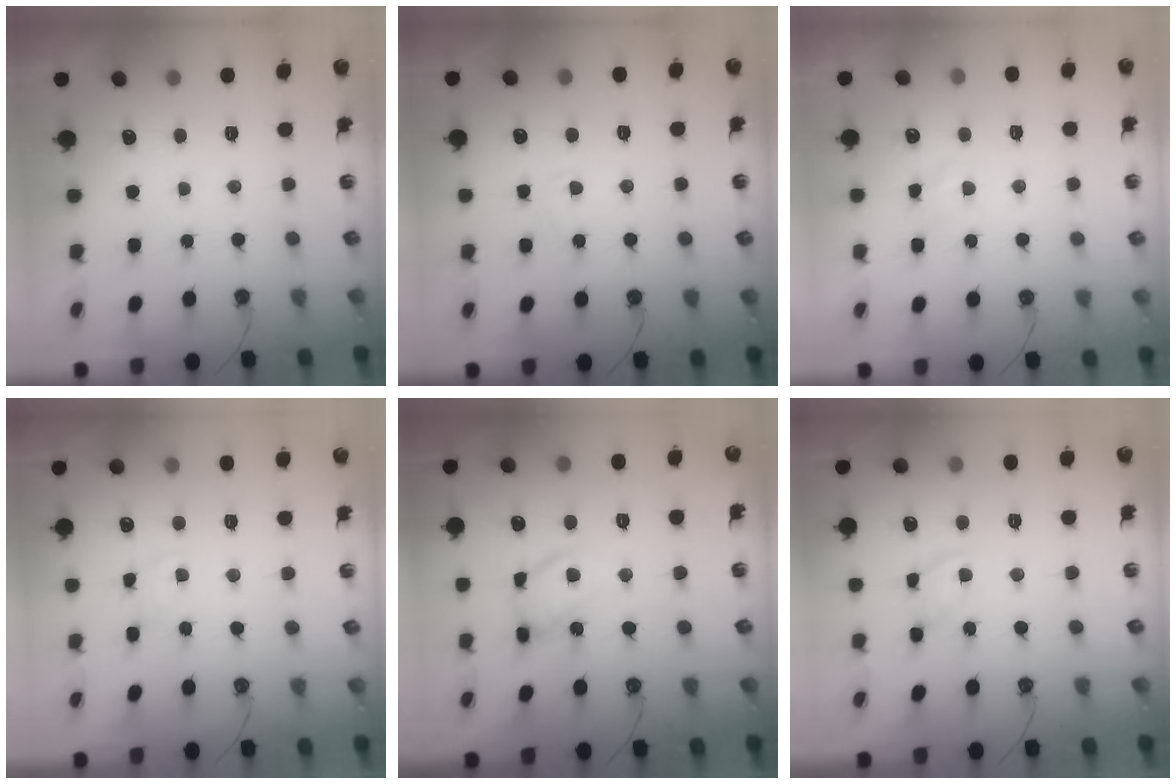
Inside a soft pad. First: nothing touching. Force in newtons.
{"total": 1.5, "press": 1.4, "slide": 0.3}
{"total": 3.2, "press": 3.2, "slide": 0.4}
{"total": 3.0, "press": 3.0, "slide": 0.4}
{"total": 12.2, "press": 12.1, "slide": 1.1}
{"total": 8.1, "press": 8.1, "slide": 0.4}